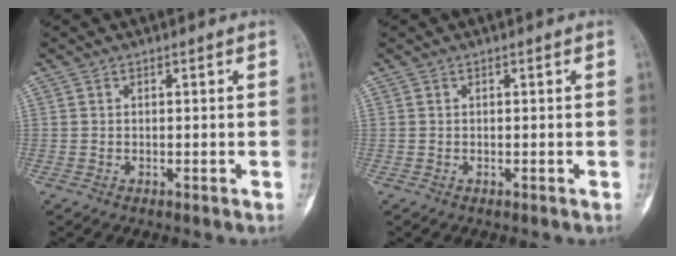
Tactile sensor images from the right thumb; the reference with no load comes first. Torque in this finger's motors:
{"motor_torque": [0.00, 0.00, 0.04, -0.04, 0.00]}